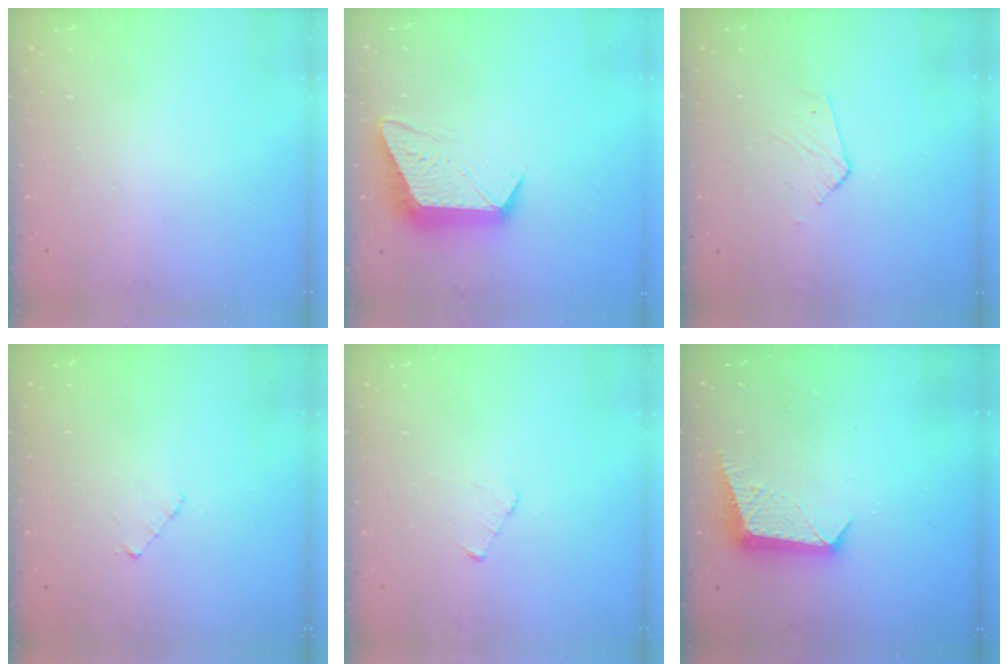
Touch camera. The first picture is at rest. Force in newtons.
{"total": 12.7, "press": 12.7, "slide": 1.0}
{"total": 2.6, "press": 2.6, "slide": 0.2}
{"total": 2.9, "press": 2.9, "slide": 0.2}
{"total": 2.5, "press": 2.5, "slide": 0.3}
{"total": 9.6, "press": 9.6, "slide": 0.1}